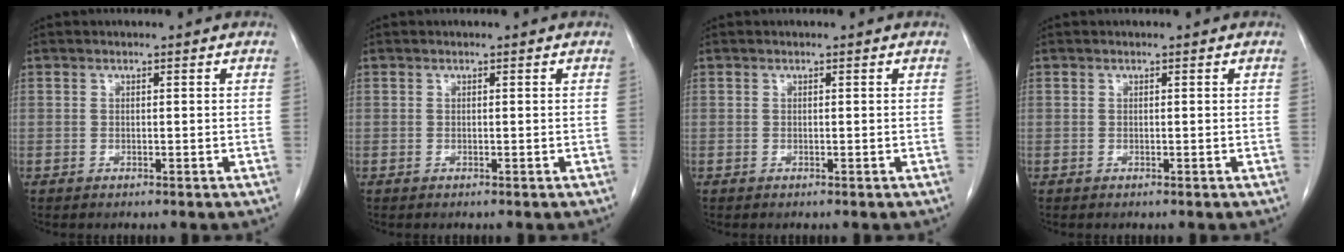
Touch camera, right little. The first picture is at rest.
{"total": 0.0}
{"total": 0.0}
{"total": 0.0}